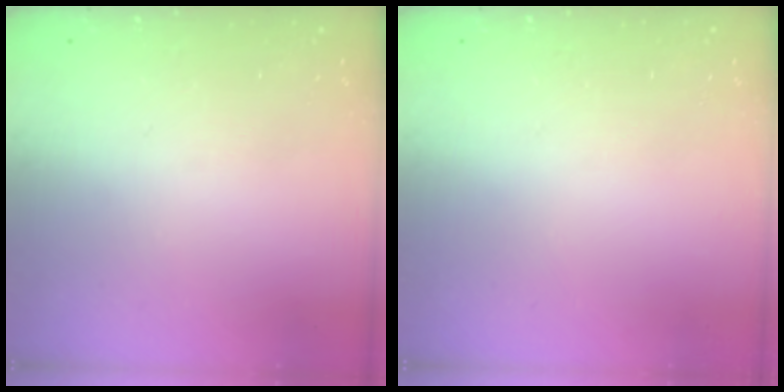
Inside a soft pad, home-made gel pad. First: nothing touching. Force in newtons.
{"total": 0.0}